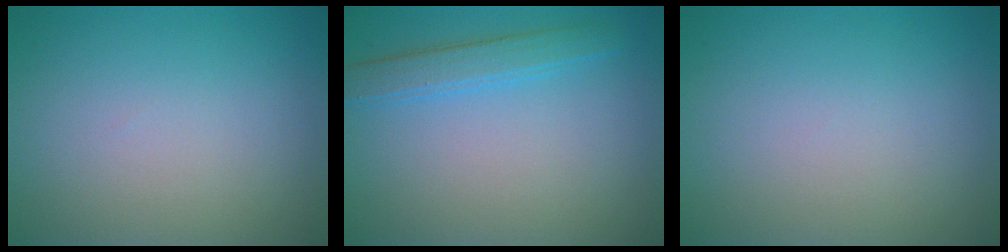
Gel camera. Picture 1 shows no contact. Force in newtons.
{"total": 2.5, "press": 2.5, "slide": 0.1}
{"total": 0.0}